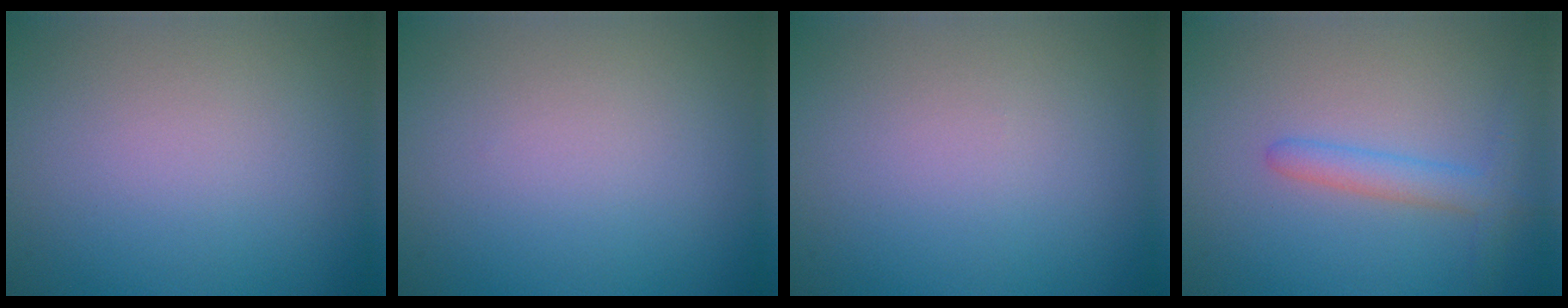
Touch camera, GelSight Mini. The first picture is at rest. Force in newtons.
{"total": 0.0}
{"total": 0.0}
{"total": 2.5, "press": 2.5, "slide": 0.2}